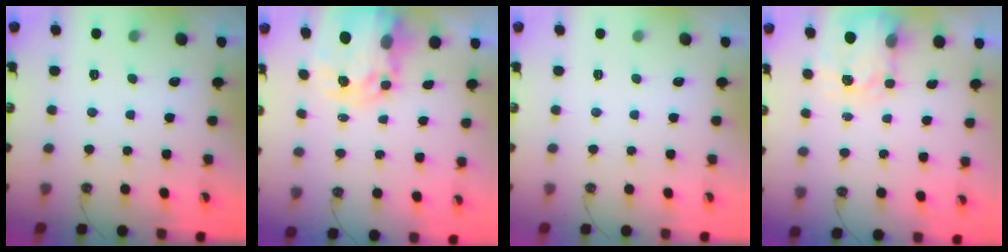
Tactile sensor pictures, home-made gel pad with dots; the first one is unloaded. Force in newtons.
{"total": 7.0, "press": 7.0, "slide": 0.6}
{"total": 0.0}
{"total": 3.4, "press": 3.4, "slide": 0.4}